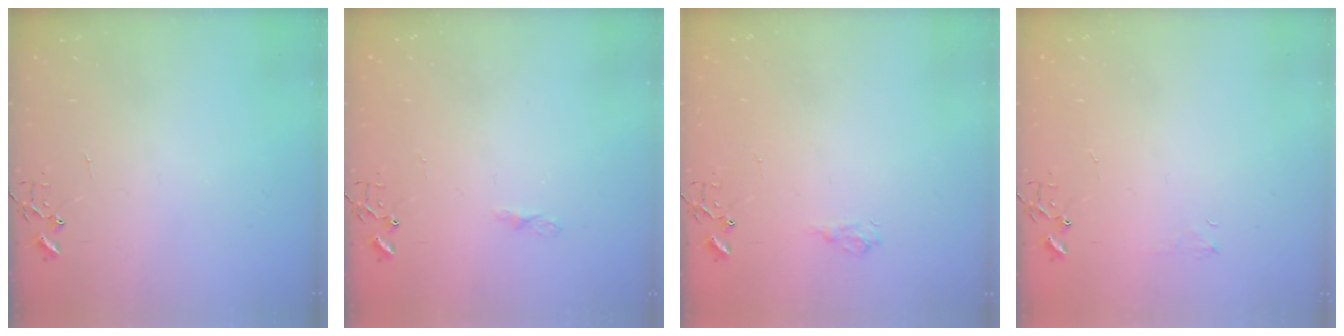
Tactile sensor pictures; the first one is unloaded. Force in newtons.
{"total": 3.4, "press": 3.4, "slide": 0.5}
{"total": 6.6, "press": 6.5, "slide": 0.9}
{"total": 3.8, "press": 3.8, "slide": 0.5}